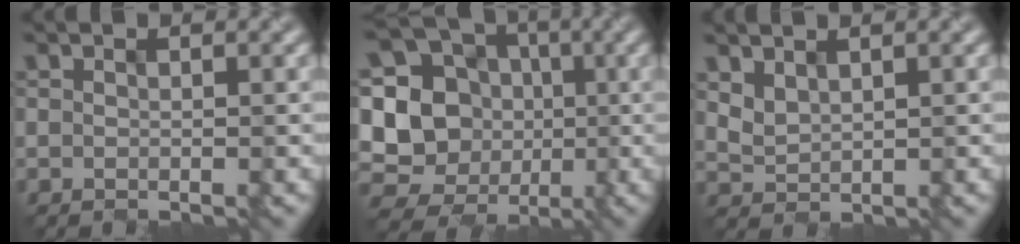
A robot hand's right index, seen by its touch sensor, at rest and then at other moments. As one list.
[{"total": 15.8, "force": [-0.6, 14.8, 5.4], "torque": [-0.142, 0.029, -0.029]}, {"total": 1.6, "force": [1.0, 1.0, 0.8], "torque": [-0.022, -0.001, 0.026]}]